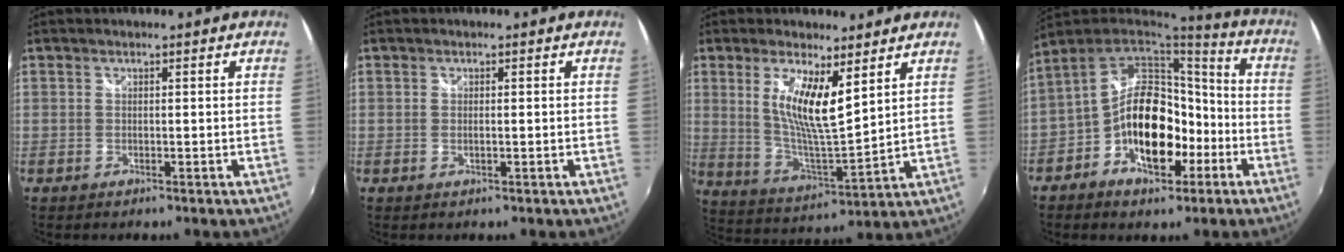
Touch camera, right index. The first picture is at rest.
{"total": 0.8, "force": [0.0, 0.2, 0.7], "torque": [-0.015, 0.000, -0.002]}
{"total": 11.2, "force": [5.0, 2.5, 9.7], "torque": [-0.178, -0.013, 0.096]}
{"total": 15.8, "force": [-4.9, 9.4, 11.7], "torque": [-0.209, 0.025, -0.078]}